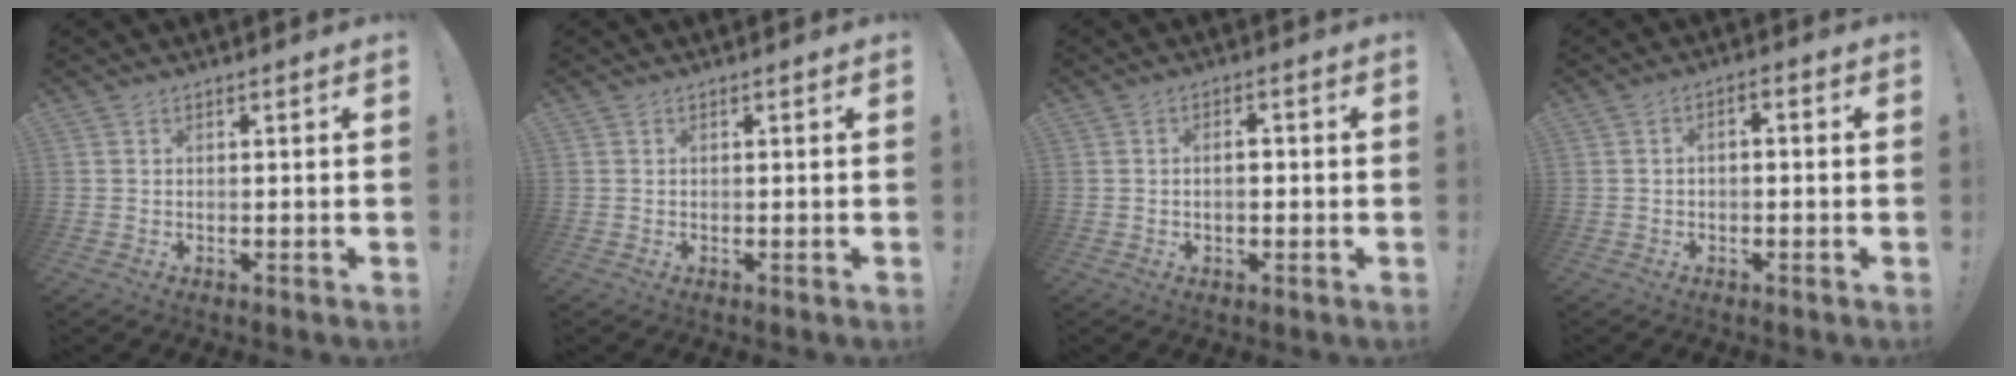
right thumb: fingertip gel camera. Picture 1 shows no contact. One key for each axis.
{"total": 0.0}
{"total": 3.0, "fx": -0.3, "fy": 1.6, "fz": 2.5, "tx": -0.031, "ty": 0.004, "tz": -0.010}
{"total": 2.1, "fx": -1.4, "fy": 0.9, "fz": 1.3, "tx": -0.018, "ty": 0.011, "tz": -0.025}